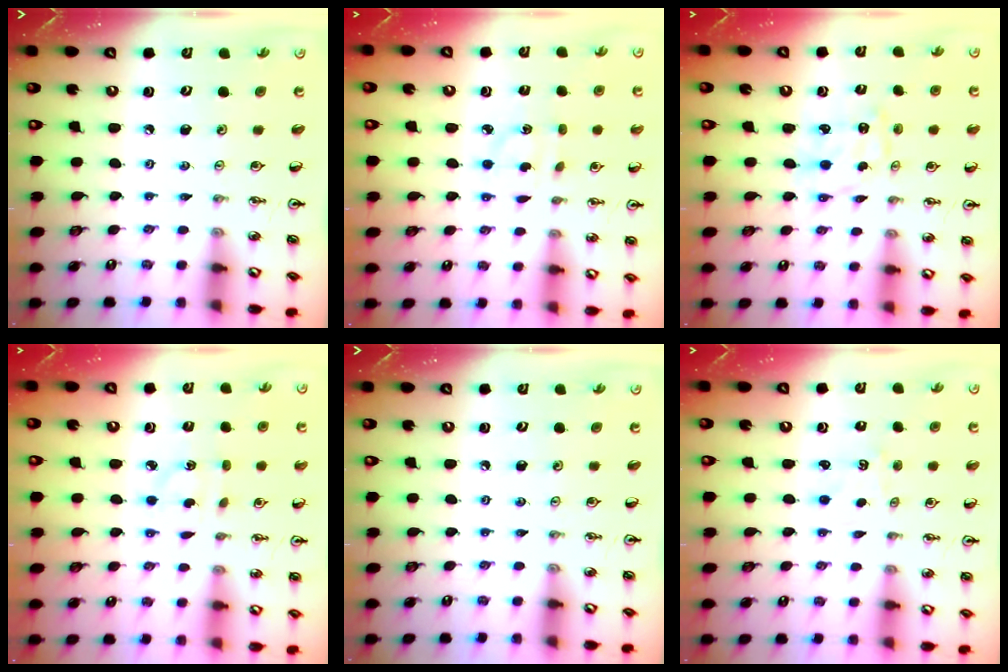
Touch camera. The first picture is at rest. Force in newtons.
{"total": 3.6, "press": 3.5, "slide": 0.7}
{"total": 1.7, "press": 1.7, "slide": 0.1}
{"total": 3.5, "press": 3.4, "slide": 0.9}
{"total": 0.0}
{"total": 1.6, "press": 1.5, "slide": 0.3}